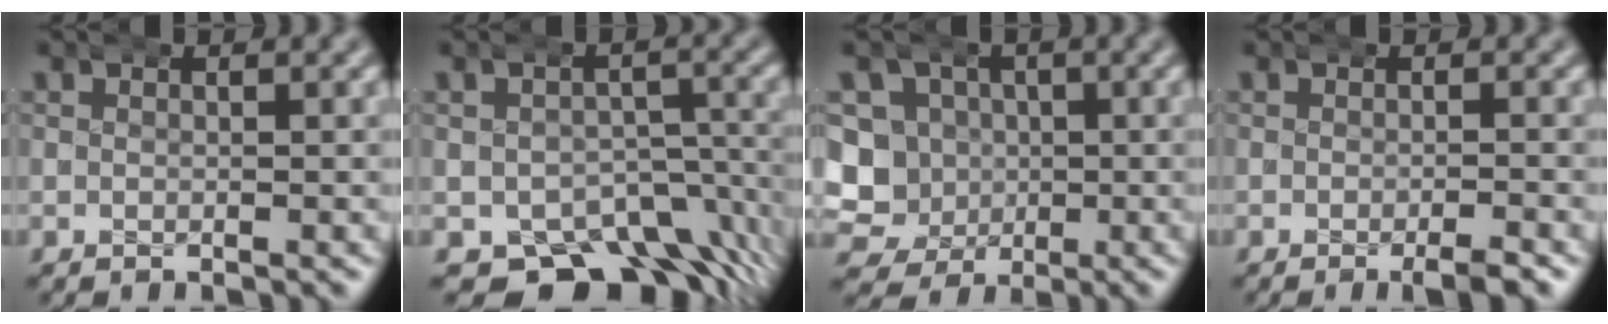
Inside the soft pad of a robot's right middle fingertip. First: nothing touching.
{"total": 12.3, "force": [-7.8, 7.5, 5.8], "torque": [-0.088, -0.043, -0.101]}
{"total": 12.4, "force": [-0.9, 11.6, 4.2], "torque": [-0.112, -0.031, -0.020]}
{"total": 1.8, "force": [-1.0, 0.1, 1.5], "torque": [-0.017, 0.006, -0.023]}